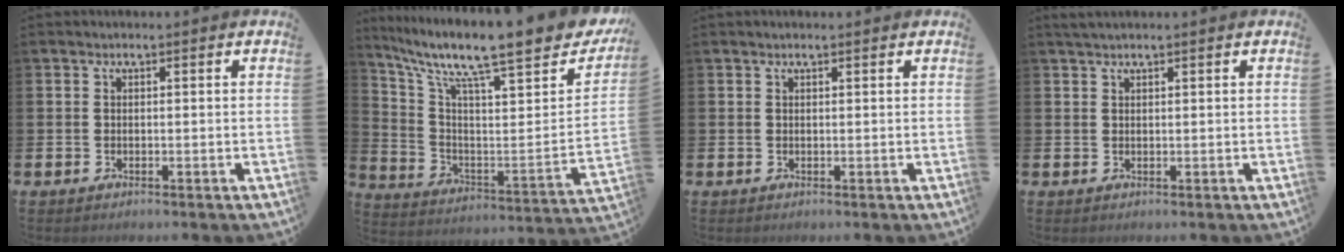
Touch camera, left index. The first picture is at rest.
{"total": 11.6, "force": [9.5, 2.4, 6.3], "torque": [-0.123, -0.085, 0.144]}
{"total": 0.6, "force": [0.6, 0.0, 0.2], "torque": [-0.002, 0.000, 0.010]}
{"total": 1.5, "force": [1.3, 0.2, 0.7], "torque": [-0.013, 0.003, 0.022]}